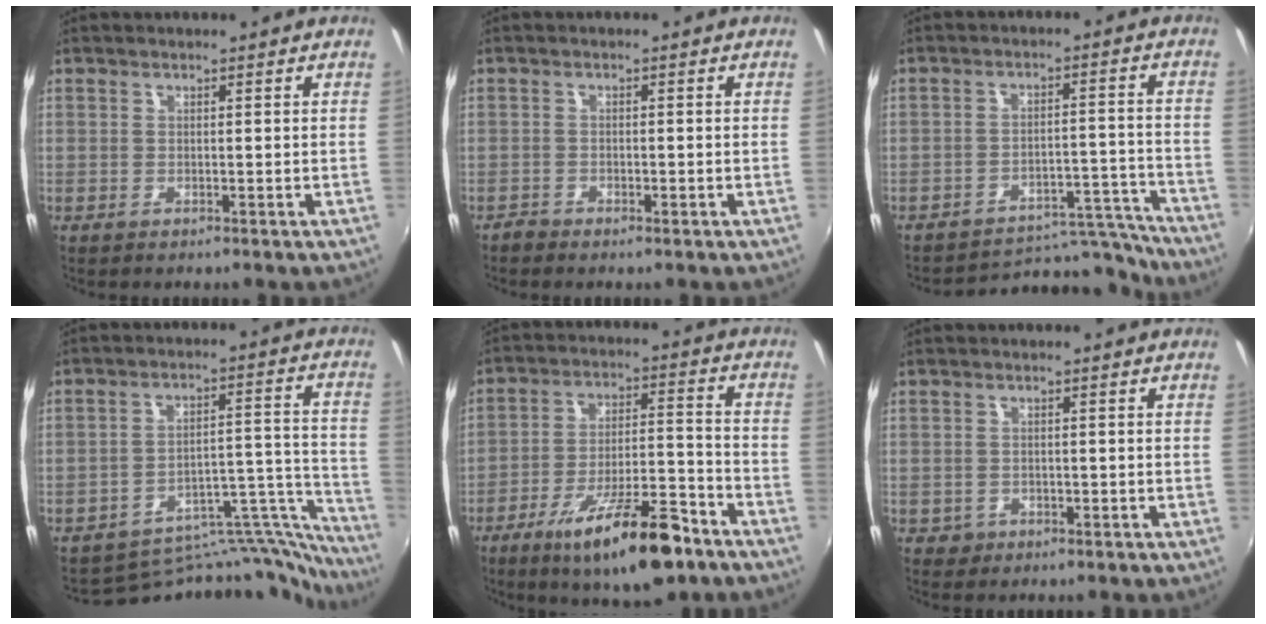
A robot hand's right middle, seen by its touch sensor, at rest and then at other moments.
{"total": 1.1, "force": [-1.1, 0.2, 0.1], "torque": [-0.004, -0.004, -0.024]}
{"total": 14.1, "force": [-13.6, 3.0, 1.9], "torque": [-0.026, 0.034, -0.177]}
{"total": 15.9, "force": [-15.8, 2.1, 0.7], "torque": [0.011, 0.060, -0.230]}
{"total": 16.9, "force": [-11.1, 4.1, 12.1], "torque": [-0.203, -0.016, -0.172]}
{"total": 2.0, "force": [-0.5, 1.8, 0.6], "torque": [-0.014, -0.003, -0.006]}